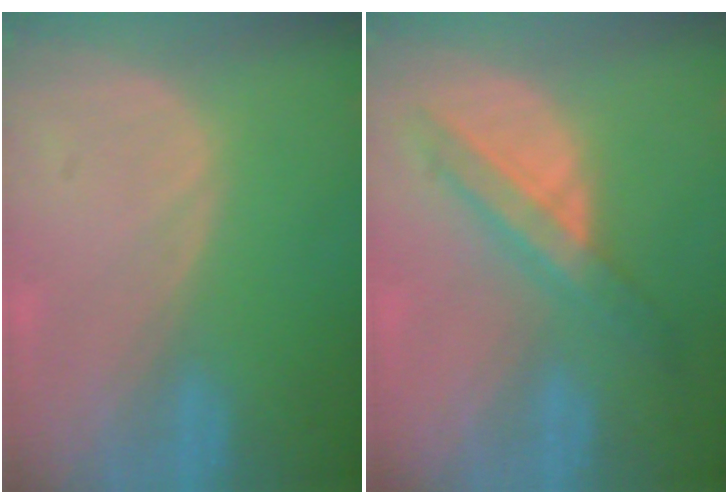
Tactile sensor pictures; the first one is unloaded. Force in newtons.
{"total": 5.9, "press": 5.9, "slide": 0.4}